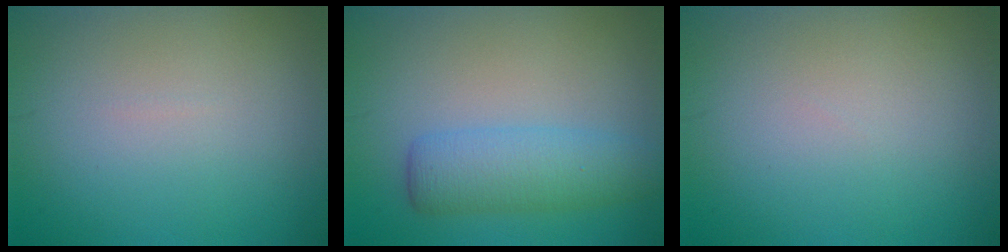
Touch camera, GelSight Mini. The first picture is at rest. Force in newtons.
{"total": 4.5, "press": 4.5, "slide": 0.1}
{"total": 0.0}